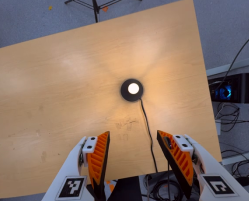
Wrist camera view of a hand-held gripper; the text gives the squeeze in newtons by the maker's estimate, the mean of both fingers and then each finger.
{"total": 0.0}